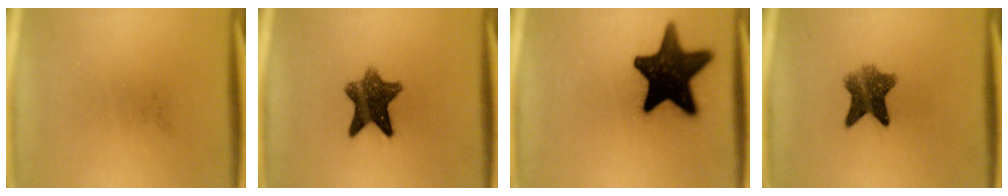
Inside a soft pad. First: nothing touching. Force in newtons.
{"total": 9.3}
{"total": 18.1}
{"total": 6.9}